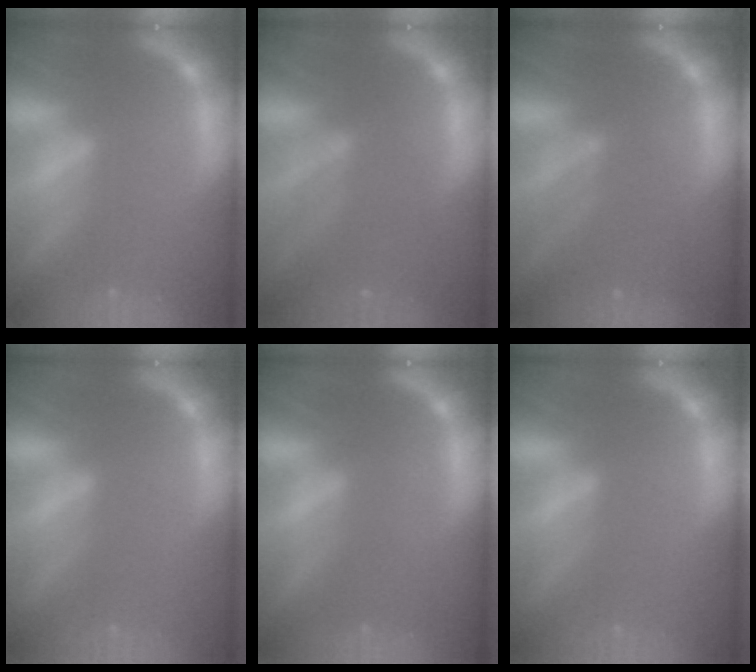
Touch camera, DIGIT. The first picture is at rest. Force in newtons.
{"total": 6.0}
{"total": 5.1}
{"total": 0.0}
{"total": 1.0}
{"total": 0.0}